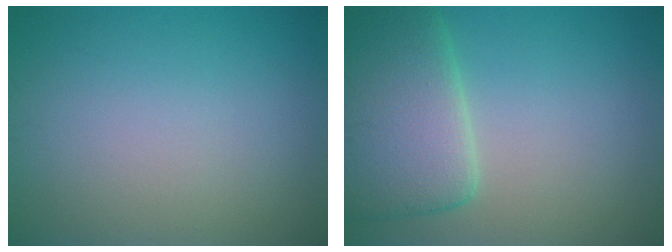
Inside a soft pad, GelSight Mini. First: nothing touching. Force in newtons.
{"total": 7.1, "press": 7.1, "slide": 0.7}